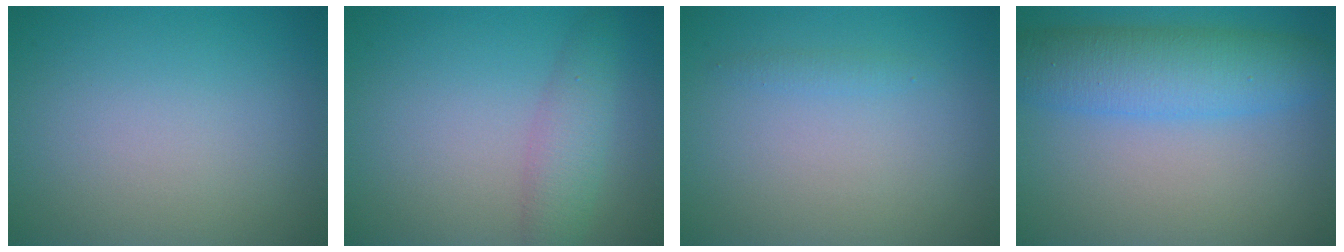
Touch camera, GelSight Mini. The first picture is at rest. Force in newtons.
{"total": 2.9, "press": 2.9, "slide": 0.1}
{"total": 0.7, "press": 0.7, "slide": 0.0}
{"total": 6.4, "press": 6.4, "slide": 0.1}